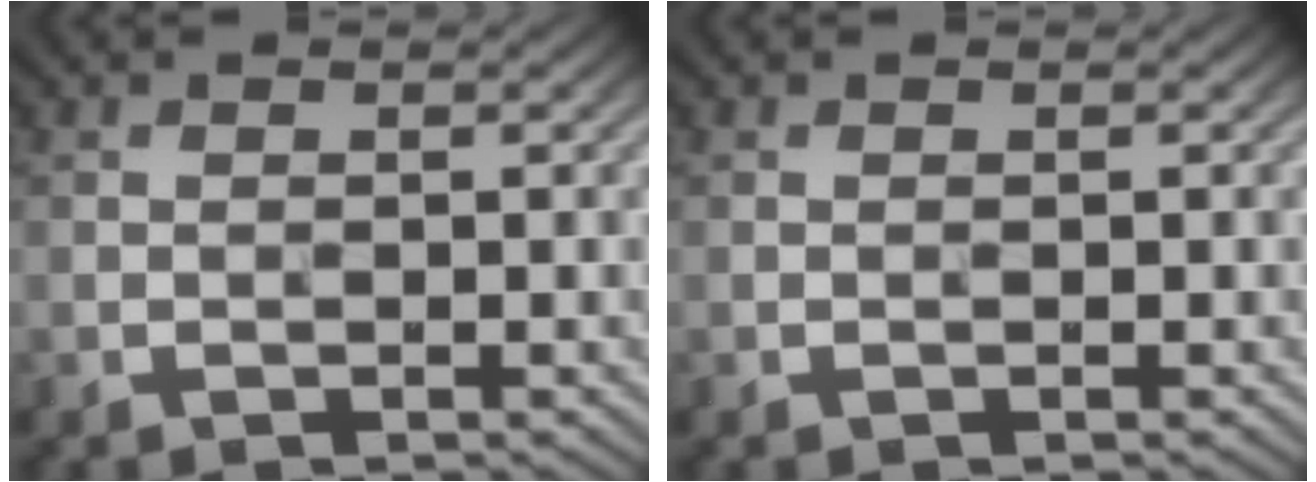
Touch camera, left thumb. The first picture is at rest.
{"total": 0.0}